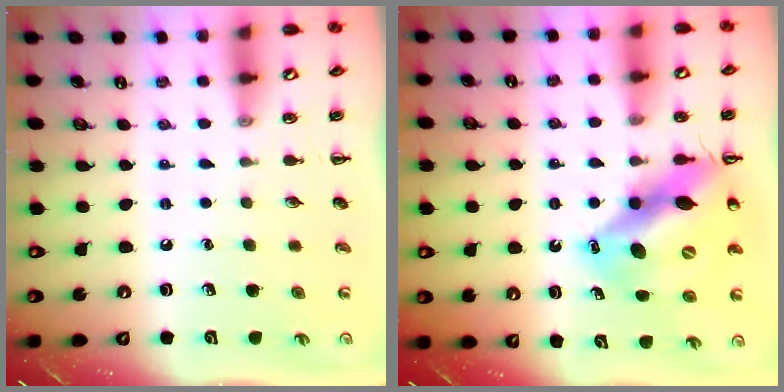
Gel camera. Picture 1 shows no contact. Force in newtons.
{"total": 15.0, "press": 14.3, "slide": 4.3}